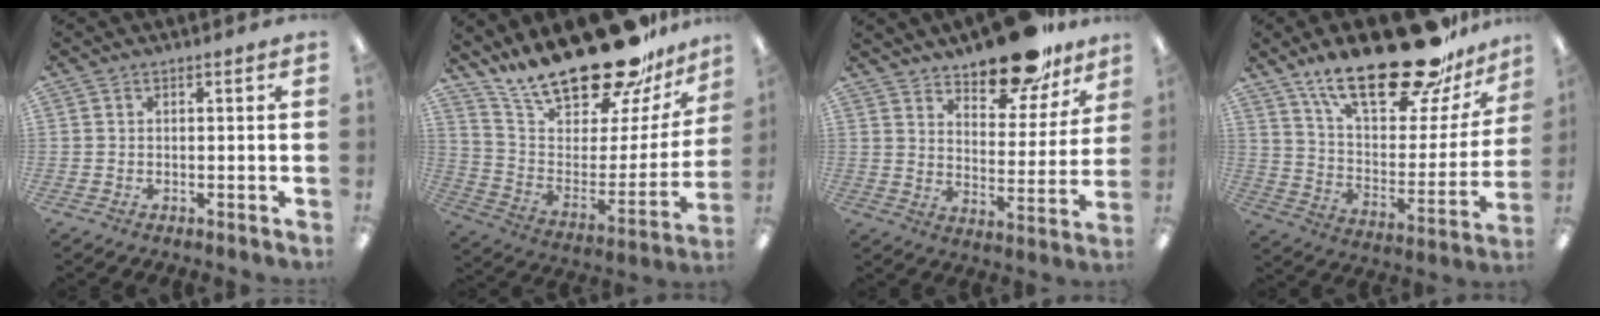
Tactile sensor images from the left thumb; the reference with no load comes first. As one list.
[{"total": 24.4, "force": [19.9, 7.4, 12.1], "torque": [-0.198, -0.146, 0.344]}, {"total": 16.8, "force": [13.8, 6.4, 7.2], "torque": [-0.100, -0.094, 0.241]}, {"total": 27.7, "force": [19.8, 9.7, 16.8], "torque": [-0.260, -0.123, 0.332]}]